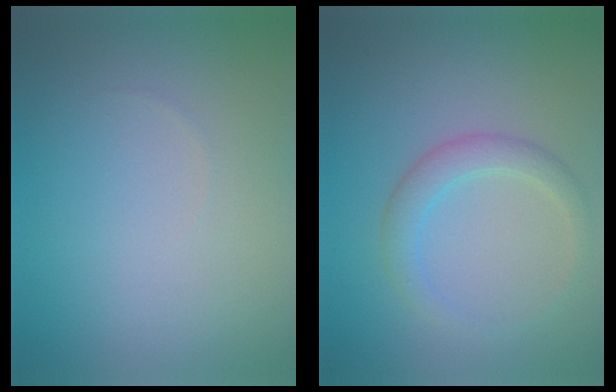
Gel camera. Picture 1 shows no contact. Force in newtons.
{"total": 2.7, "press": 2.6, "slide": 0.2}